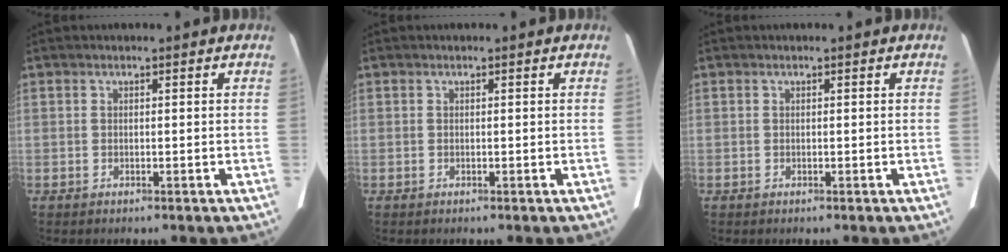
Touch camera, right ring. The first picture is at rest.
{"total": 0.0}
{"total": 0.0}